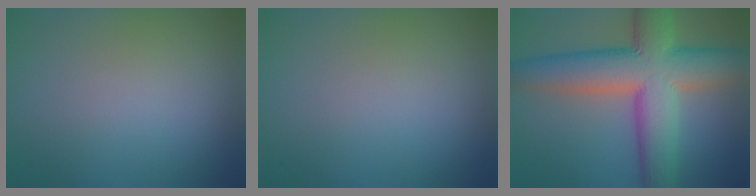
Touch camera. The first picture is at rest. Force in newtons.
{"total": 0.0}
{"total": 12.3, "press": 12.3, "slide": 0.5}